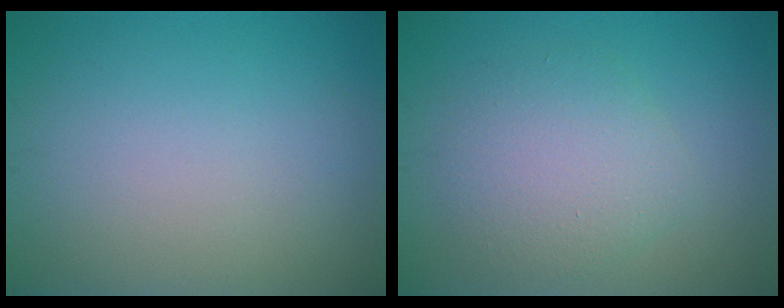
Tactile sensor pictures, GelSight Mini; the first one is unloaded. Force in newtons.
{"total": 3.8, "press": 3.8, "slide": 0.2}